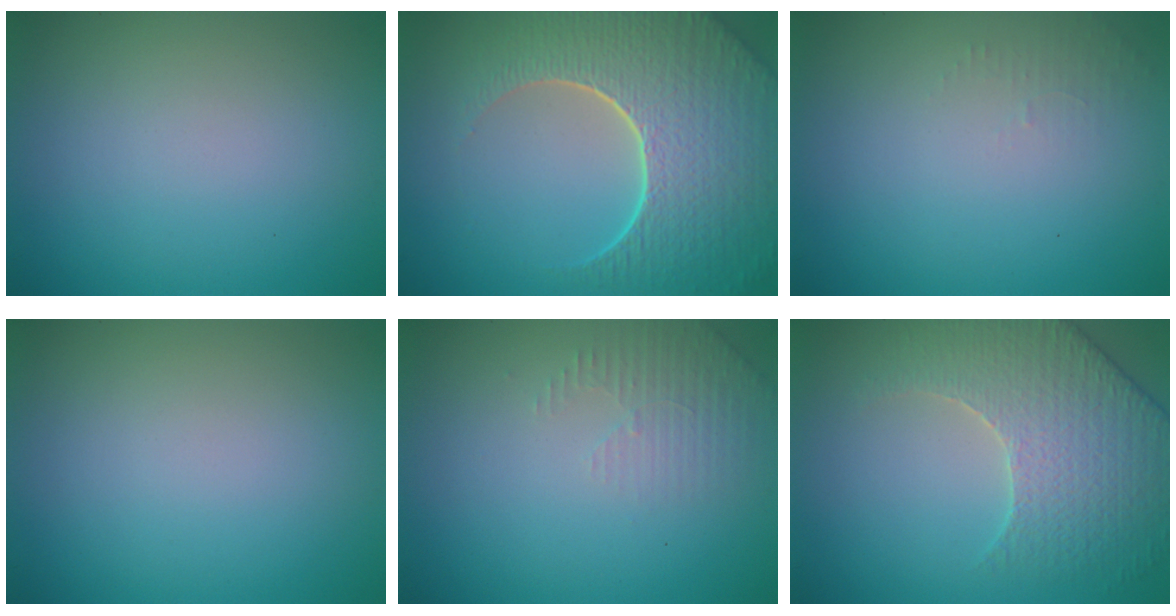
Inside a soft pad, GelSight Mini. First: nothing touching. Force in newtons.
{"total": 9.4, "press": 6.7, "slide": 6.6}
{"total": 1.0, "press": 0.9, "slide": 0.3}
{"total": 0.0}
{"total": 1.9, "press": 1.8, "slide": 0.6}
{"total": 4.9, "press": 4.8, "slide": 1.3}